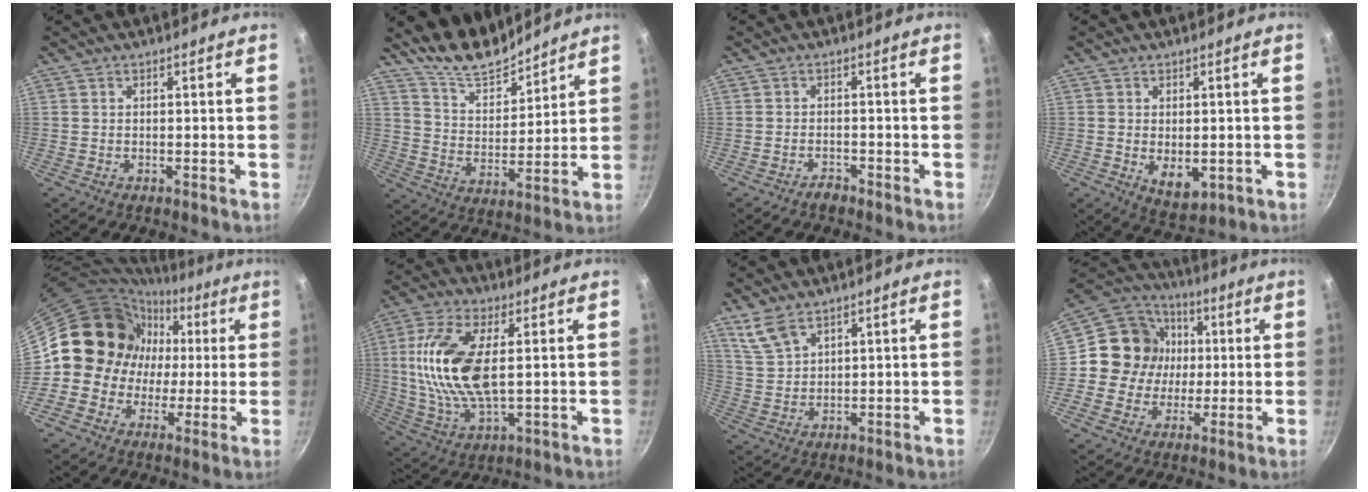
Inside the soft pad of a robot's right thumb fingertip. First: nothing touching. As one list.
[{"total": 10.5, "force": [9.7, 3.1, 2.5], "torque": [-0.020, -0.081, 0.178]}, {"total": 1.8, "force": [-1.6, 0.7, 0.5], "torque": [-0.004, 0.020, -0.021]}, {"total": 5.7, "force": [-0.6, 3.6, 4.4], "torque": [-0.057, -0.012, 0.003]}, {"total": 13.7, "force": [1.1, 13.0, 4.4], "torque": [-0.014, 0.021, 0.006]}, {"total": 16.6, "force": [2.4, 7.5, 14.6], "torque": [-0.294, -0.003, 0.047]}, {"total": 5.8, "force": [4.3, 2.5, 2.9], "torque": [-0.055, -0.012, 0.100]}, {"total": 14.0, "force": [1.1, 12.9, 5.1], "torque": [-0.056, 0.021, 0.006]}]